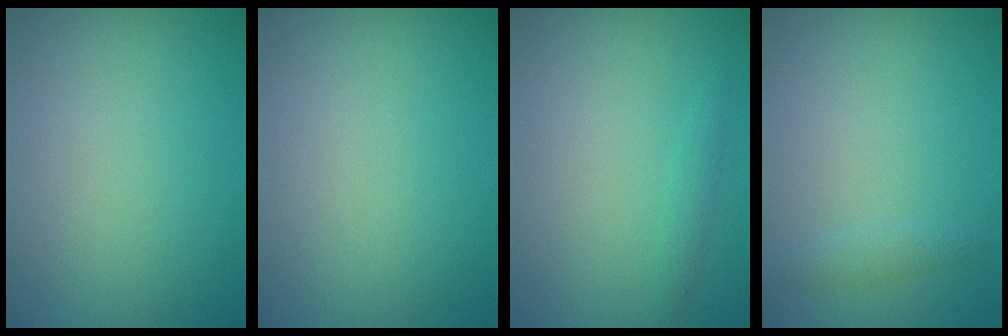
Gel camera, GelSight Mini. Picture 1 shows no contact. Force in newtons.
{"total": 0.0}
{"total": 0.9, "press": 0.9, "slide": 0.0}
{"total": 0.8, "press": 0.8, "slide": 0.1}